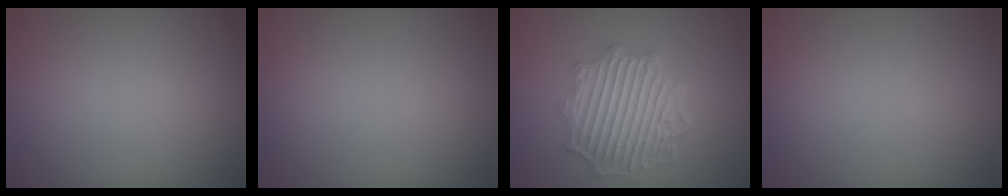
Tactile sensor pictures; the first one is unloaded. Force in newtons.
{"total": 0.0}
{"total": 6.4, "press": 5.3, "slide": 3.5}
{"total": 0.0}